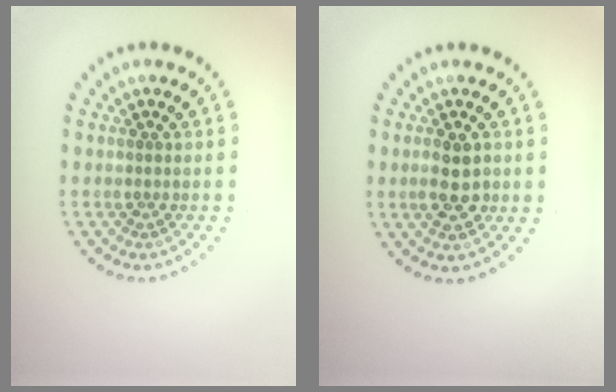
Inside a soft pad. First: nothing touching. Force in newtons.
{"total": 2.9, "press": 2.9, "slide": 0.1}